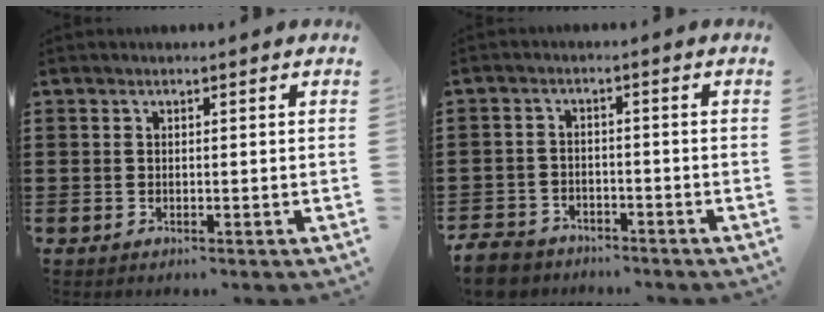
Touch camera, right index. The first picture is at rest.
{"total": 4.4, "force": [-4.2, 1.1, 0.7], "torque": [-0.034, -0.004, -0.090]}